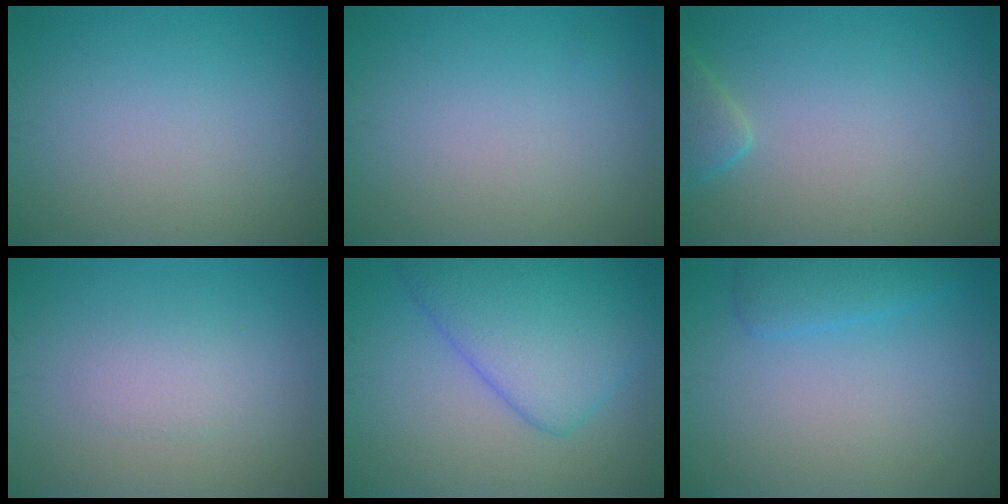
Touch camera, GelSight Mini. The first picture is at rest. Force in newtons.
{"total": 0.0}
{"total": 2.0, "press": 2.0, "slide": 0.2}
{"total": 1.8, "press": 1.8, "slide": 0.1}
{"total": 7.5, "press": 7.5, "slide": 0.3}
{"total": 2.2, "press": 2.2, "slide": 0.0}